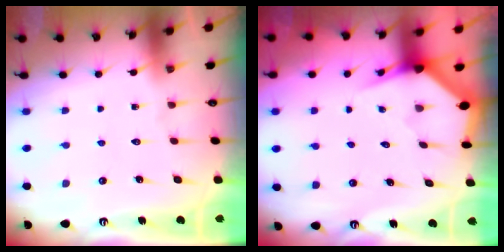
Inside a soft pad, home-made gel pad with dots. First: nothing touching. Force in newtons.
{"total": 3.1, "press": 3.1, "slide": 0.5}